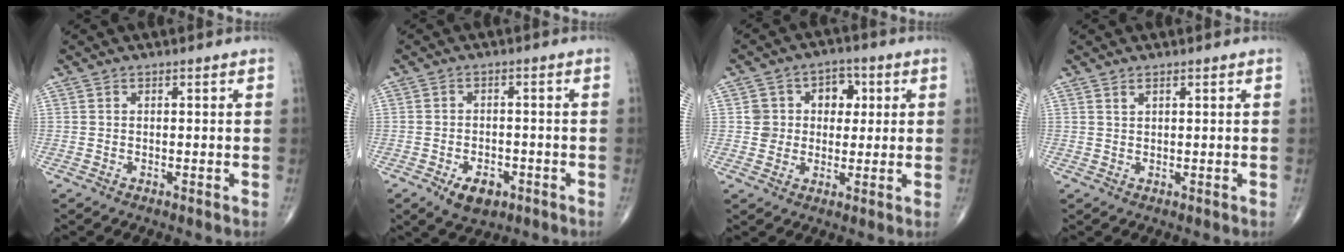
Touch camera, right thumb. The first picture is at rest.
{"total": 5.6, "force": [-2.8, 3.2, 3.6], "torque": [-0.048, 0.008, -0.041]}
{"total": 7.7, "force": [1.5, 6.9, 3.1], "torque": [0.004, 0.011, 0.019]}
{"total": 0.9, "force": [0.7, 0.2, 0.5], "torque": [-0.010, 0.000, 0.015]}